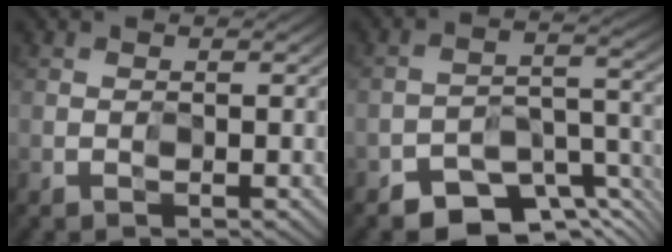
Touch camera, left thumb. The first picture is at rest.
{"total": 7.4, "force": [-6.6, 2.8, 1.7], "torque": [-0.006, 0.003, -0.115]}